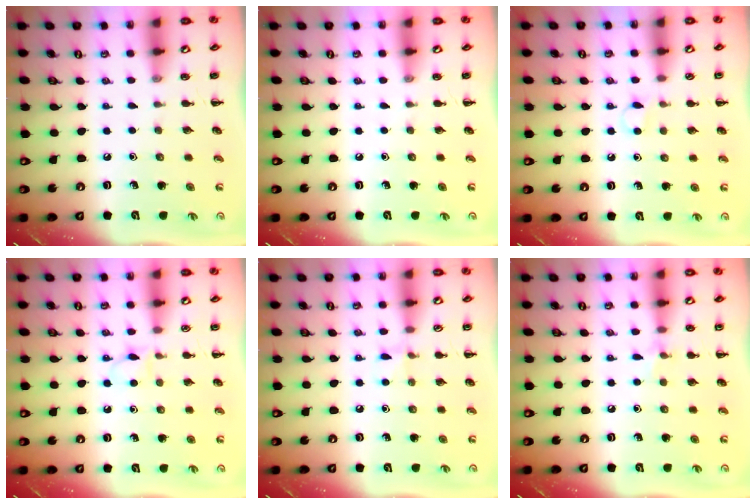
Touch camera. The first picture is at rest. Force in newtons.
{"total": 0.0}
{"total": 3.2, "press": 3.0, "slide": 1.1}
{"total": 3.9, "press": 3.9, "slide": 0.8}
{"total": 4.3, "press": 4.0, "slide": 1.6}
{"total": 5.3, "press": 5.0, "slide": 1.8}